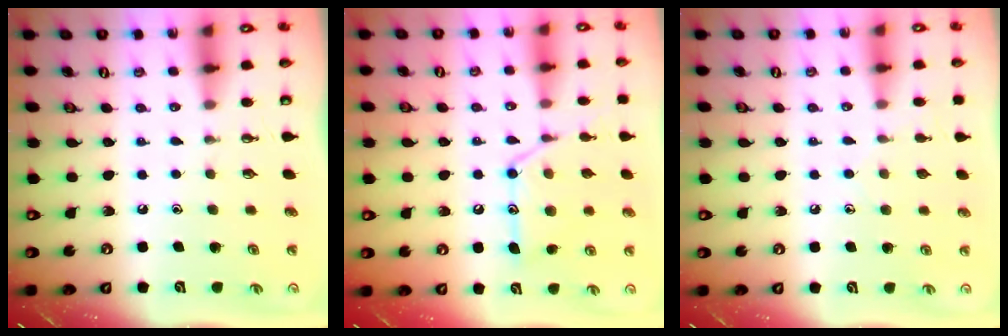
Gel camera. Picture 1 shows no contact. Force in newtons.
{"total": 14.4, "press": 14.3, "slide": 1.1}
{"total": 5.8, "press": 5.8, "slide": 0.6}